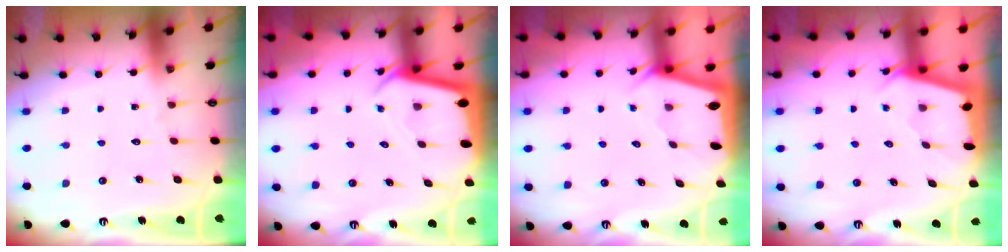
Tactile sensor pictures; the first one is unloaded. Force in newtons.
{"total": 2.3, "press": 2.3, "slide": 0.2}
{"total": 1.9, "press": 1.9, "slide": 0.2}
{"total": 2.0, "press": 2.0, "slide": 0.3}